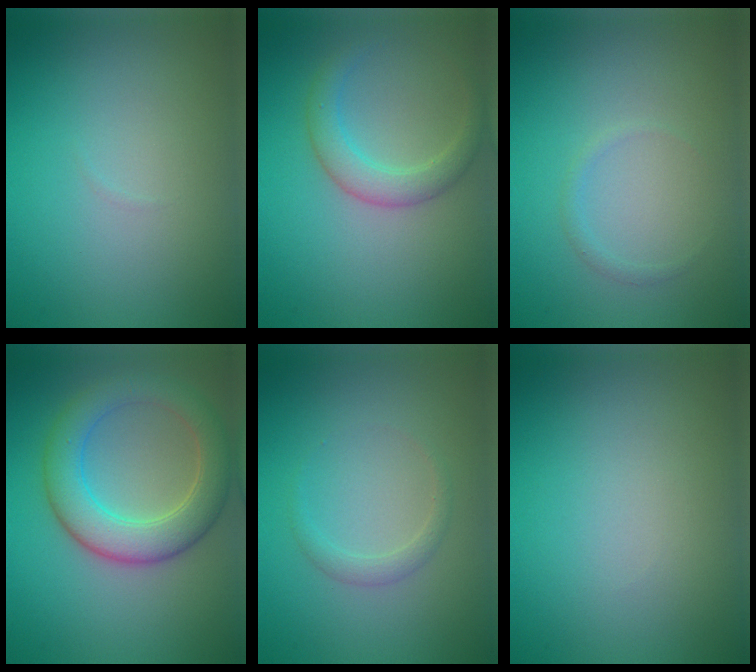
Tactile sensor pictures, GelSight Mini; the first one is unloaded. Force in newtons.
{"total": 2.8, "press": 2.8, "slide": 0.2}
{"total": 0.7, "press": 0.7, "slide": 0.1}
{"total": 6.0, "press": 5.9, "slide": 0.5}
{"total": 1.2, "press": 1.2, "slide": 0.1}
{"total": 0.0}